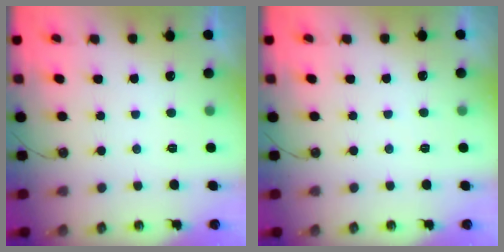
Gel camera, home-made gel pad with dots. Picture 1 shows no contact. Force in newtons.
{"total": 2.9, "press": 2.9, "slide": 0.5}